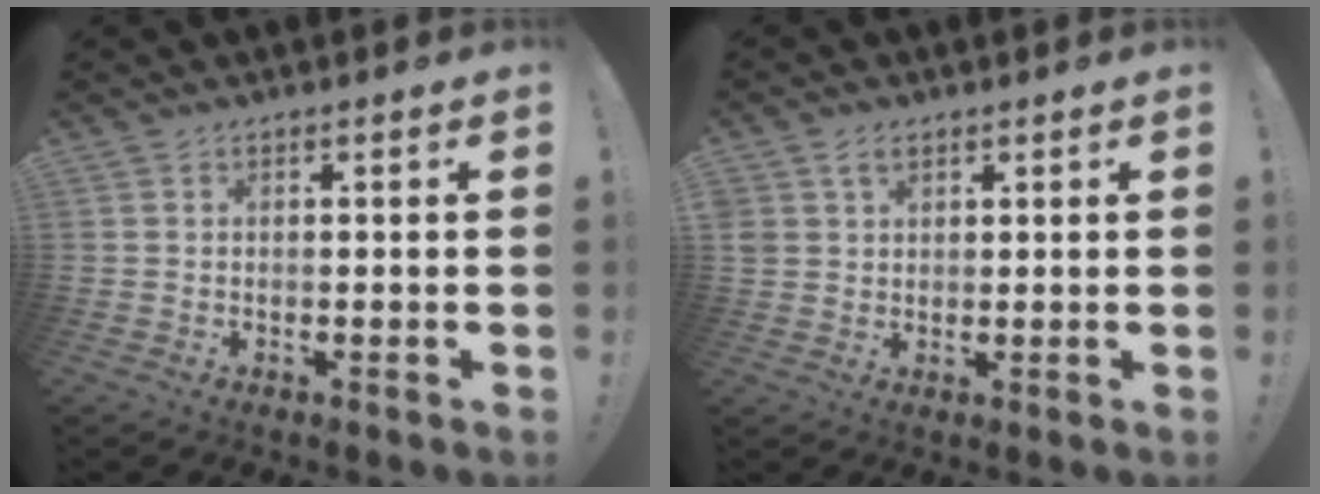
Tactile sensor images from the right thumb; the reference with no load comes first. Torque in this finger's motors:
{"motor_torque": [-0.37, 0.84, 0.17, 0.71, 0.19]}